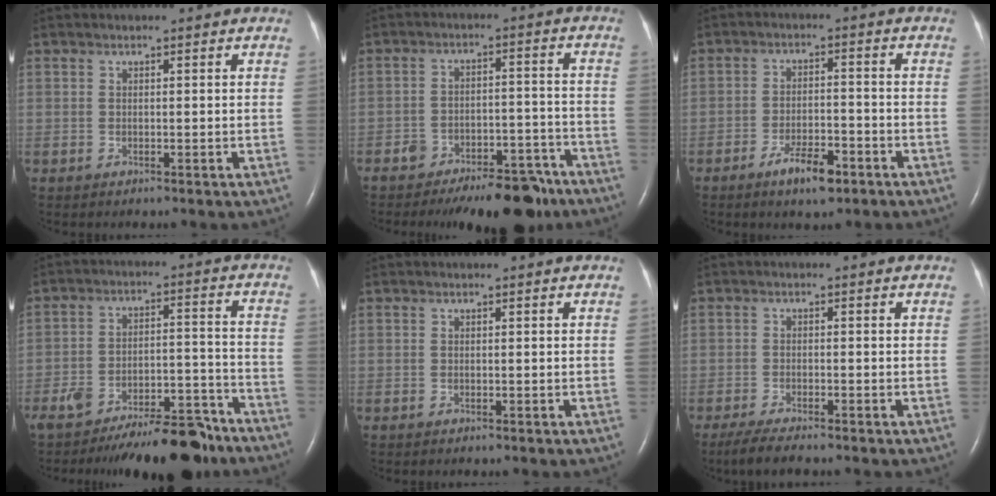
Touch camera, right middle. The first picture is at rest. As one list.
[{"total": 12.3, "force": [-10.0, 4.4, 5.8], "torque": [-0.057, 0.022, -0.146]}, {"total": 6.0, "force": [-3.8, 1.7, 4.3], "torque": [-0.081, -0.002, -0.061]}, {"total": 14.7, "force": [-12.6, 3.4, 6.7], "torque": [-0.086, 0.024, -0.192]}, {"total": 0.0}, {"total": 4.5, "force": [-3.7, 0.4, 2.6], "torque": [-0.050, -0.013, -0.064]}]